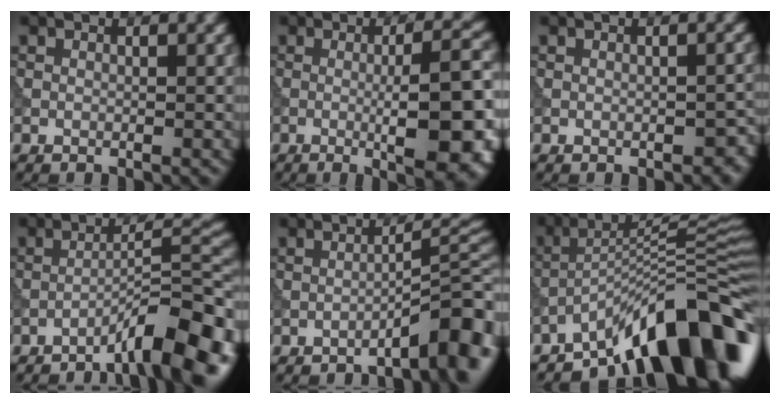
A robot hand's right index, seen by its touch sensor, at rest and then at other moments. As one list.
[{"total": 9.6, "force": [-1.5, 2.2, 9.3], "torque": [-0.113, 0.003, -0.019]}, {"total": 1.5, "force": [-0.5, 0.9, 1.0], "torque": [-0.018, -0.005, -0.005]}, {"total": 9.1, "force": [-5.5, 1.7, 7.1], "torque": [-0.100, 0.019, -0.088]}, {"total": 6.3, "force": [-4.0, 1.0, 4.9], "torque": [-0.059, 0.024, -0.060]}, {"total": 12.6, "force": [-8.3, 3.0, 9.1], "torque": [-0.111, 0.029, -0.145]}]